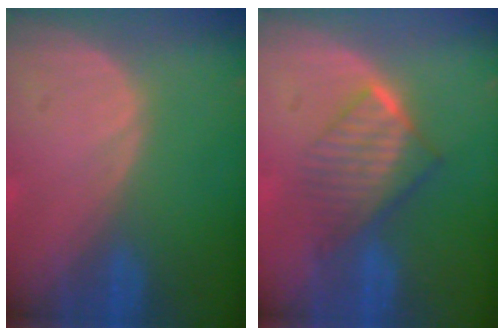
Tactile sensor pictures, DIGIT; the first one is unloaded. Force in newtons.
{"total": 6.7, "press": 6.1, "slide": 2.9}